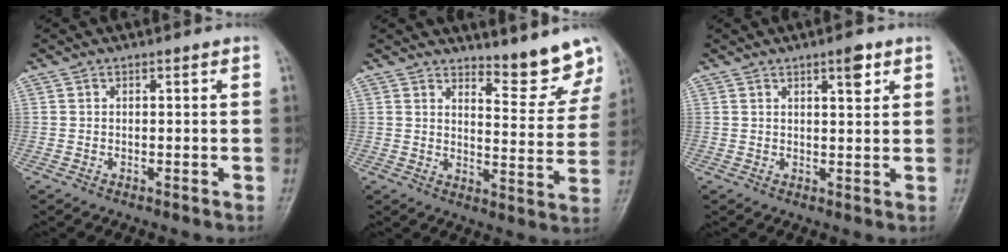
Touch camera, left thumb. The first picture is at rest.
{"total": 8.9, "force": [8.2, 1.8, 3.1], "torque": [-0.014, -0.080, 0.107]}
{"total": 3.5, "force": [2.0, 1.1, 2.7], "torque": [-0.031, -0.010, 0.030]}